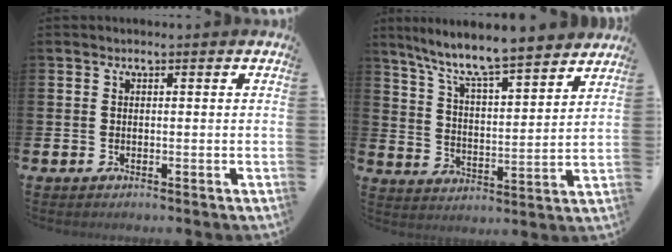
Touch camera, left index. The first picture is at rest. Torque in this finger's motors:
{"motor_torque": [0.41, -0.50, 0.93, 0.21]}